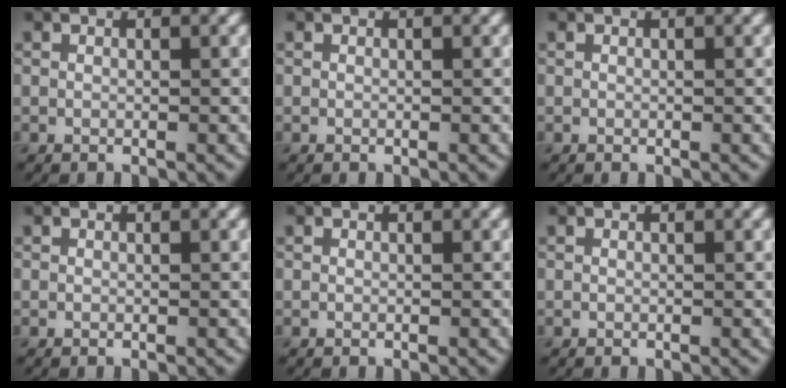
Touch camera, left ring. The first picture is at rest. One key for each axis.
{"total": 0.0}
{"total": 0.0}
{"total": 0.0}
{"total": 0.0}
{"total": 0.0}